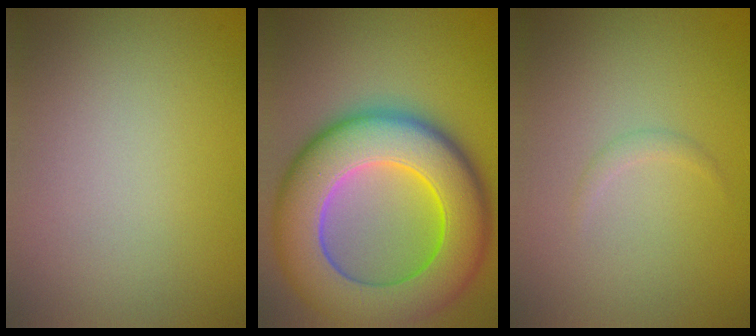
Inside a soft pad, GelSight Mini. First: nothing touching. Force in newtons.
{"total": 13.4, "press": 13.4, "slide": 0.4}
{"total": 0.7, "press": 0.7, "slide": 0.0}